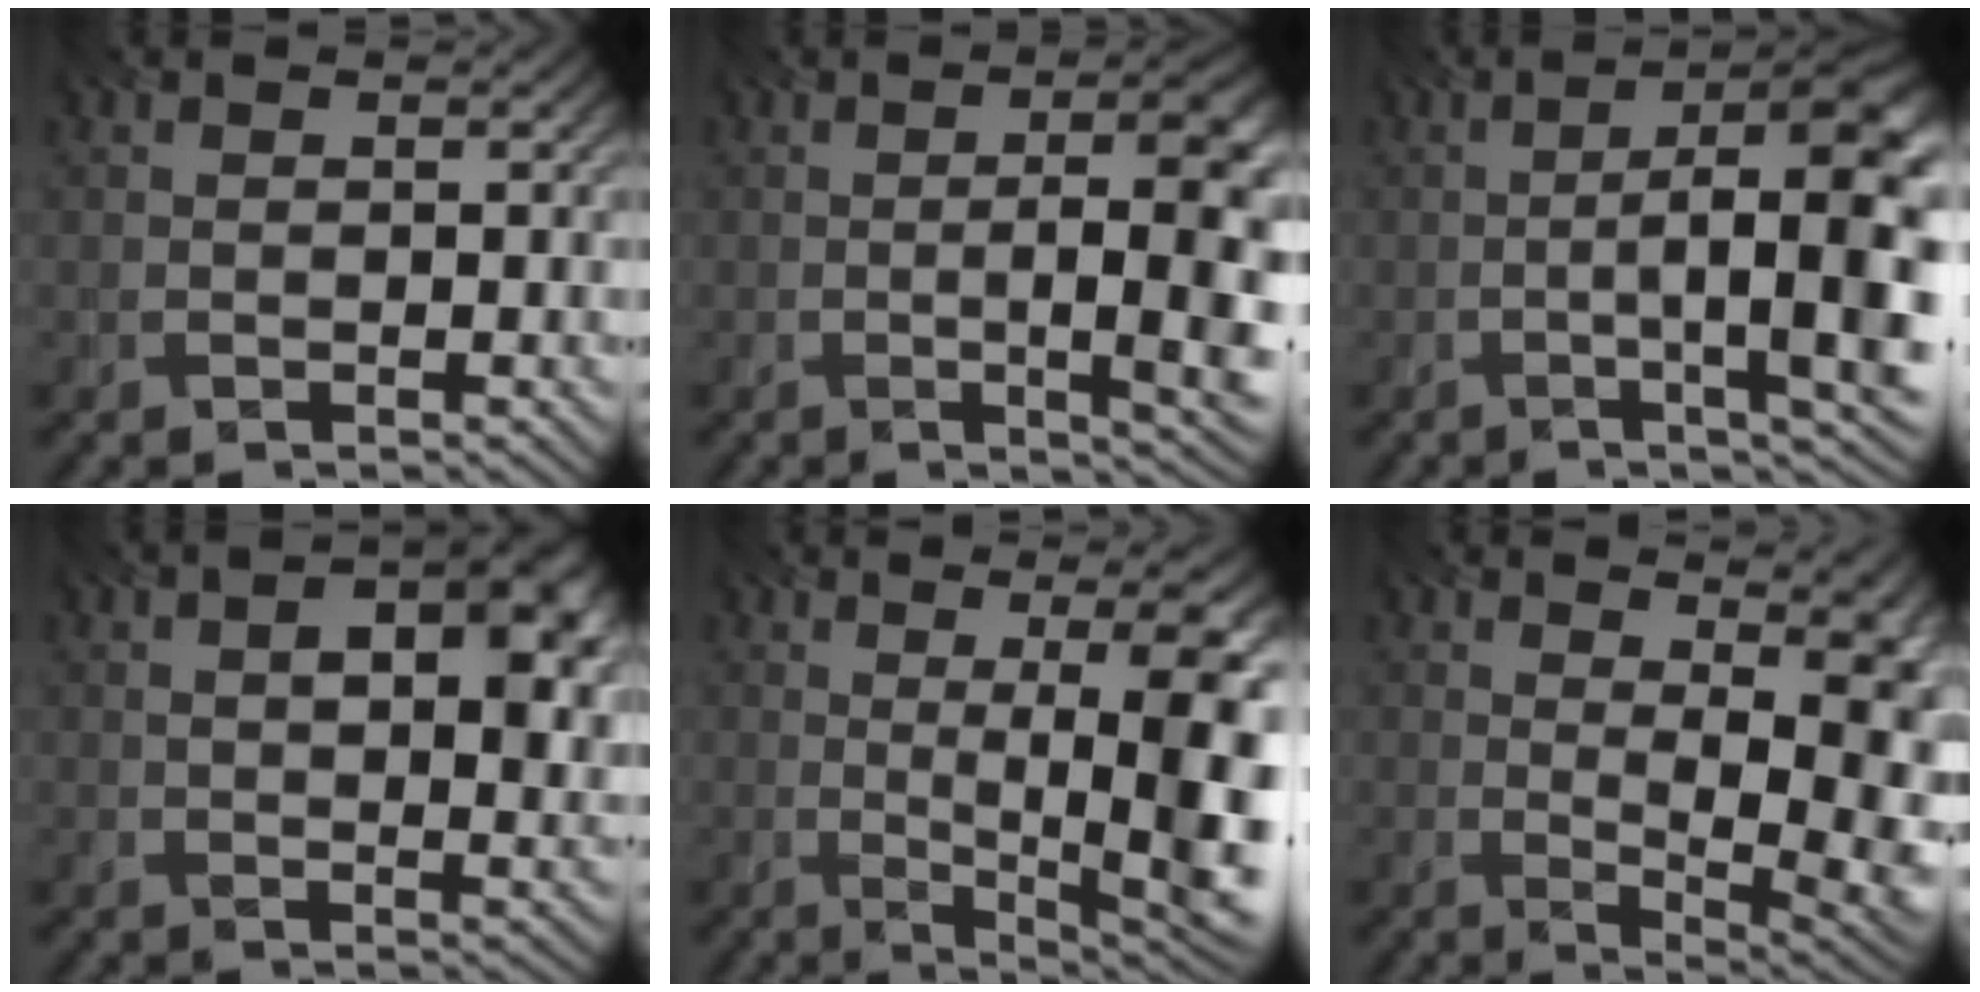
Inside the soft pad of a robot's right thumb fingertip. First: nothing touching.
{"total": 11.4, "force": [-1.0, 3.5, 10.8], "torque": [-0.110, 0.009, -0.016]}
{"total": 13.6, "force": [-1.8, 3.0, 13.1], "torque": [-0.166, 0.009, -0.015]}
{"total": 8.9, "force": [2.3, 4.5, 7.3], "torque": [-0.104, -0.002, 0.034]}
{"total": 11.4, "force": [-0.2, 3.2, 10.9], "torque": [-0.125, 0.012, -0.008]}
{"total": 10.5, "force": [2.8, 4.1, 9.3], "torque": [-0.105, 0.008, 0.051]}